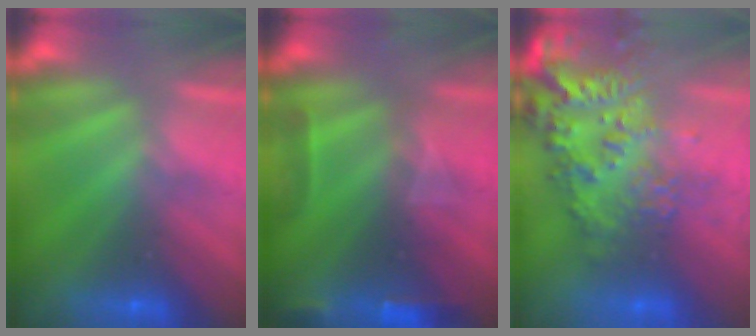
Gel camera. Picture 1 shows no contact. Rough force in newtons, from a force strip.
{"total": 7.5}
{"total": 7.0}